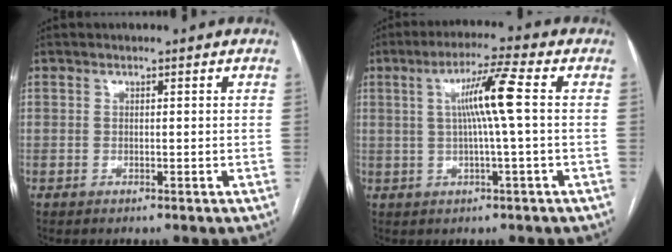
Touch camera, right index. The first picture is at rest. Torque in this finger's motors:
{"motor_torque": [0.68, -0.24, 0.52, 0.15]}